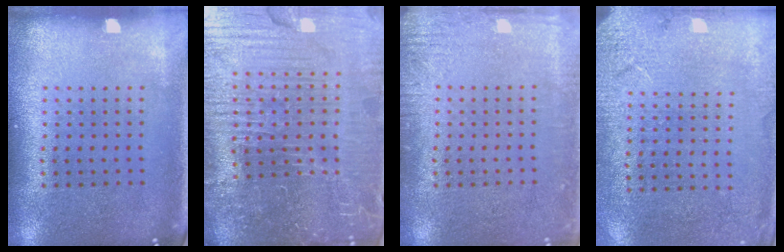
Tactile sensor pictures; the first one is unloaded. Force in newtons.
{"total": 7.0, "press": 6.3, "slide": 3.1}
{"total": 2.3, "press": 2.2, "slide": 0.3}
{"total": 2.6, "press": 2.5, "slide": 0.5}